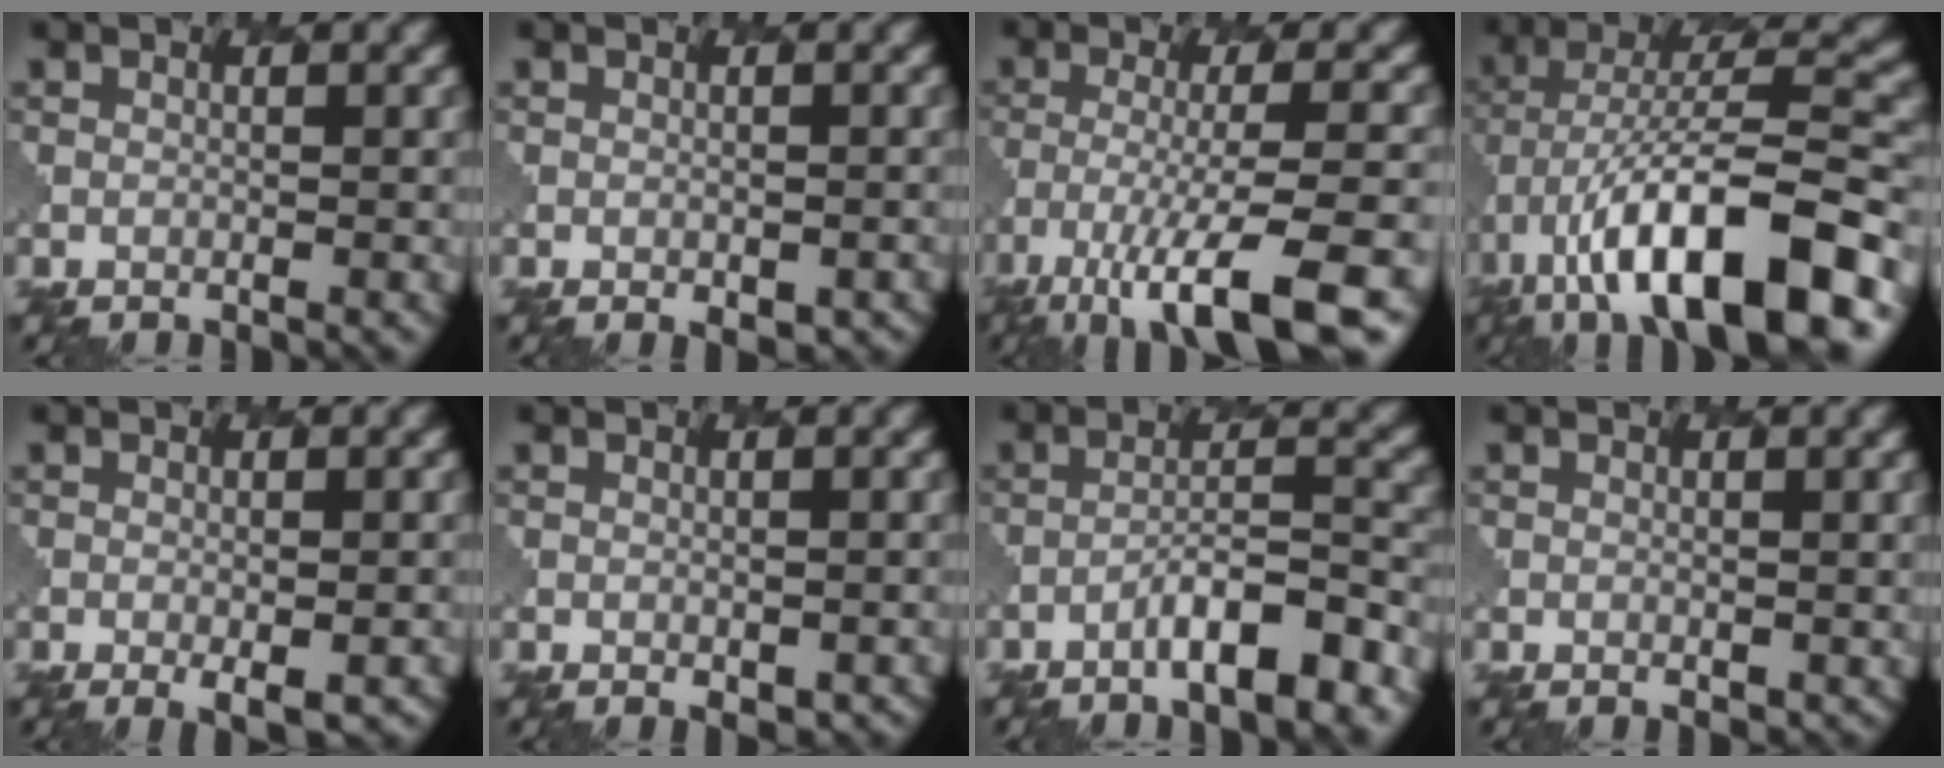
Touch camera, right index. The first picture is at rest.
{"total": 1.4, "force": [-0.7, 0.7, 1.0], "torque": [-0.013, -0.001, 0.000]}
{"total": 9.6, "force": [-6.3, 2.1, 7.0], "torque": [-0.117, -0.005, -0.105]}
{"total": 14.1, "force": [-6.6, 4.5, 11.6], "torque": [-0.189, 0.019, -0.103]}
{"total": 2.4, "force": [-0.9, 0.5, 2.1], "torque": [-0.035, -0.007, -0.004]}
{"total": 1.1, "force": [-0.4, 0.5, 0.9], "torque": [-0.012, -0.002, 0.003]}
{"total": 6.0, "force": [-4.0, 1.1, 4.4], "torque": [-0.067, 0.014, -0.060]}
{"total": 0.5, "force": [0.1, 0.4, 0.4], "torque": [-0.007, -0.002, 0.008]}